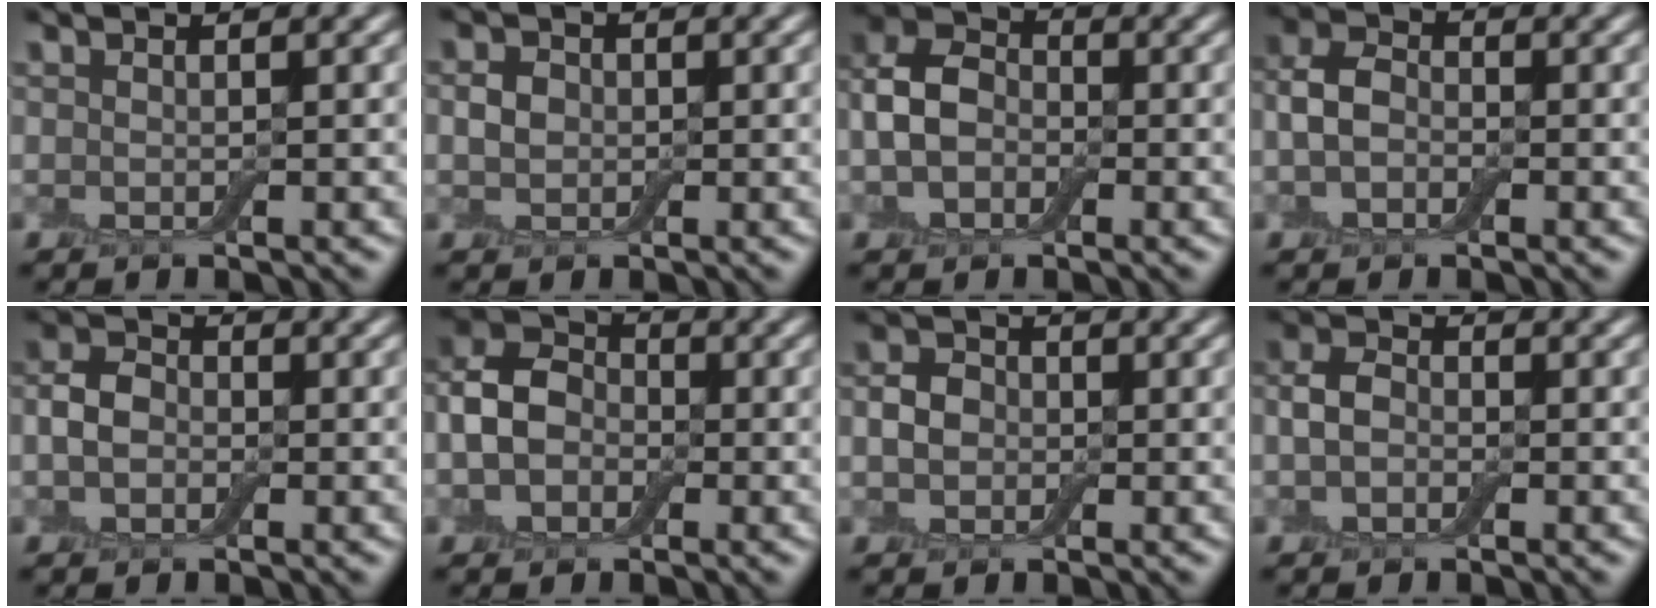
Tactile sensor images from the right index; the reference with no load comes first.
{"total": 1.6, "force": [0.0, 1.5, 0.6], "torque": [-0.013, 0.005, -0.008]}
{"total": 5.0, "force": [-0.8, 3.8, 3.1], "torque": [-0.066, 0.013, -0.026]}
{"total": 3.2, "force": [-0.6, 2.4, 2.0], "torque": [-0.042, 0.006, -0.022]}
{"total": 2.7, "force": [-0.5, 2.2, 1.5], "torque": [-0.031, 0.005, -0.020]}
{"total": 5.6, "force": [-1.0, 4.4, 3.3], "torque": [-0.063, 0.010, -0.028]}
{"total": 2.5, "force": [-0.4, 2.2, 1.1], "torque": [-0.021, 0.005, -0.017]}
{"total": 2.4, "force": [-0.5, 1.8, 1.5], "torque": [-0.032, 0.006, -0.017]}